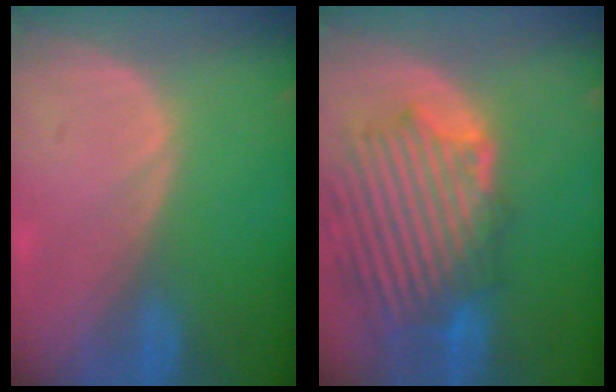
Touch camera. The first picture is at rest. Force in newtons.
{"total": 11.4, "press": 10.8, "slide": 3.5}